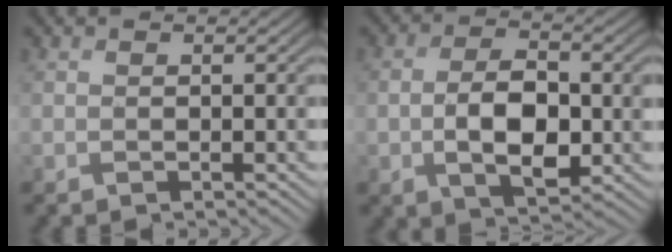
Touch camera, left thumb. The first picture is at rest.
{"total": 8.0, "force": [-1.2, 4.4, 6.6], "torque": [-0.127, -0.008, -0.019]}